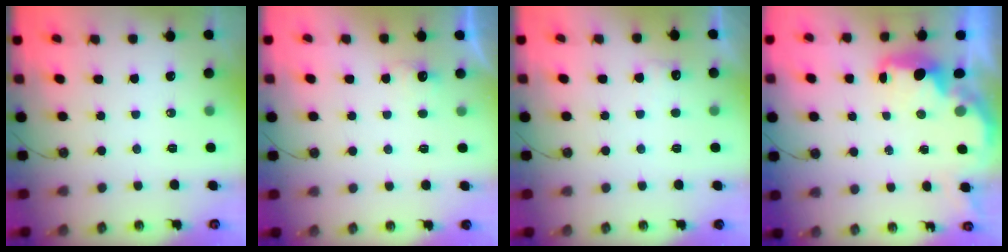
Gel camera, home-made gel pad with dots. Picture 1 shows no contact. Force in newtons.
{"total": 4.9, "press": 4.8, "slide": 0.8}
{"total": 4.4, "press": 4.2, "slide": 1.2}
{"total": 2.8, "press": 2.8, "slide": 0.5}